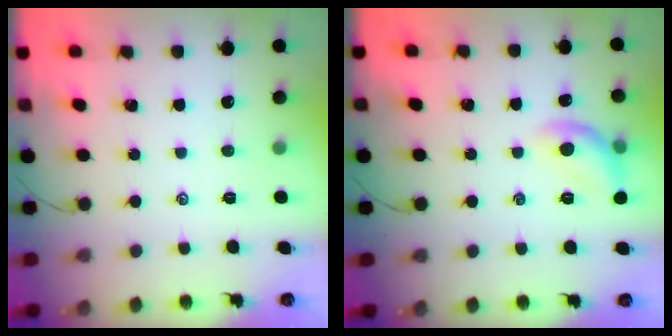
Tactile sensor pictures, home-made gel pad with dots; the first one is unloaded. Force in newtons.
{"total": 10.4, "press": 10.4, "slide": 0.7}